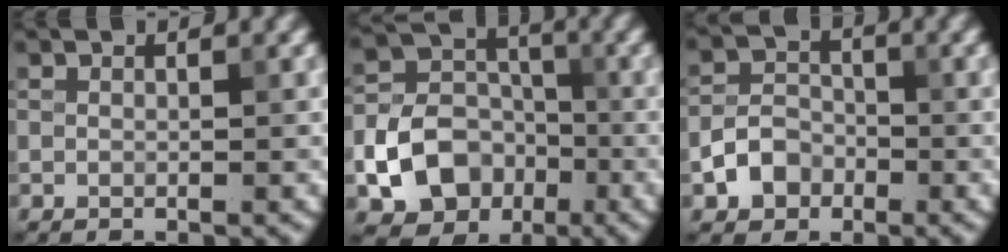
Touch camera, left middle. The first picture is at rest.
{"total": 8.2, "force": [-2.9, 6.5, 4.1], "torque": [-0.057, -0.007, -0.064]}
{"total": 3.5, "force": [-1.6, 2.7, 1.5], "torque": [-0.026, 0.004, -0.031]}